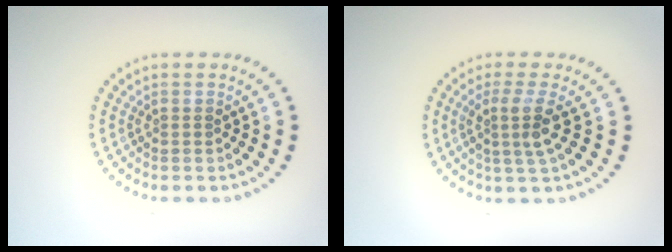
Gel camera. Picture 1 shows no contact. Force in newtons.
{"total": 2.7, "press": 2.0, "slide": 1.8}